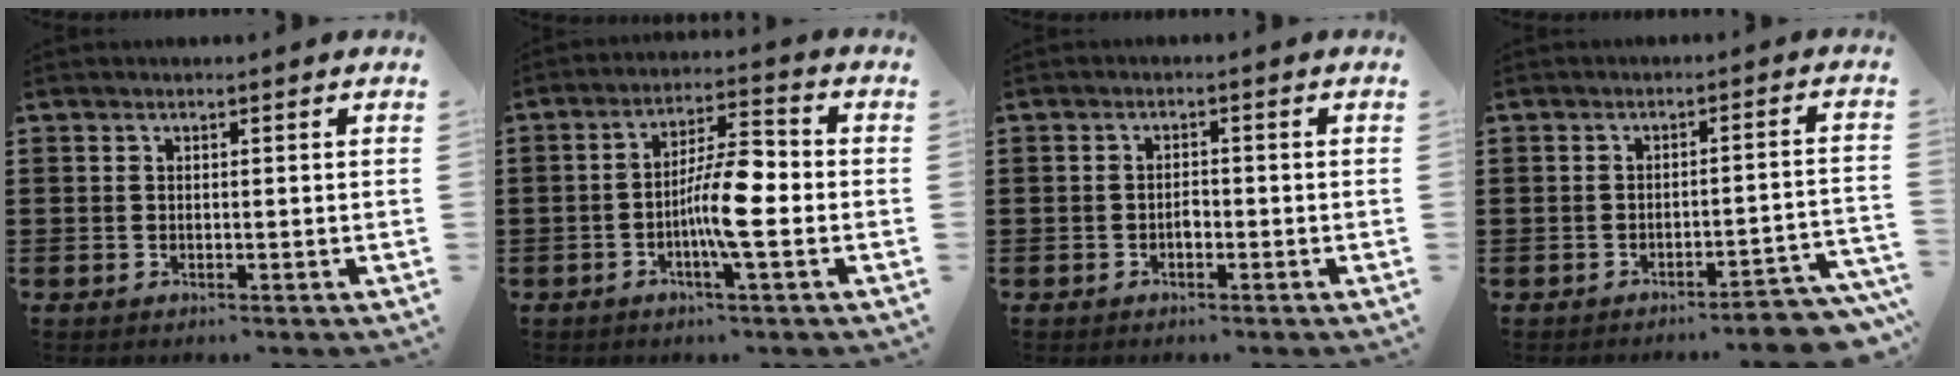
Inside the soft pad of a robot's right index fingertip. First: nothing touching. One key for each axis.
{"total": 8.2, "fx": -1.7, "fy": 1.7, "fz": 7.8, "tx": -0.154, "ty": -0.002, "tz": -0.038}
{"total": 1.4, "fx": -0.6, "fy": 0.7, "fz": 1.0, "tx": -0.021, "ty": 0.001, "tz": -0.013}
{"total": 3.7, "fx": -3.5, "fy": 0.0, "fz": 1.3, "tx": -0.024, "ty": -0.007, "tz": -0.070}